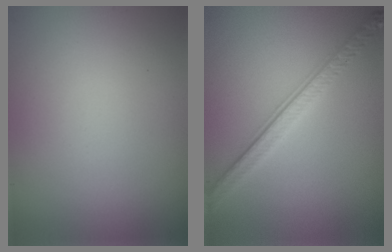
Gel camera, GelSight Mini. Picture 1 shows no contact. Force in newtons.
{"total": 3.9, "press": 2.7, "slide": 2.8}